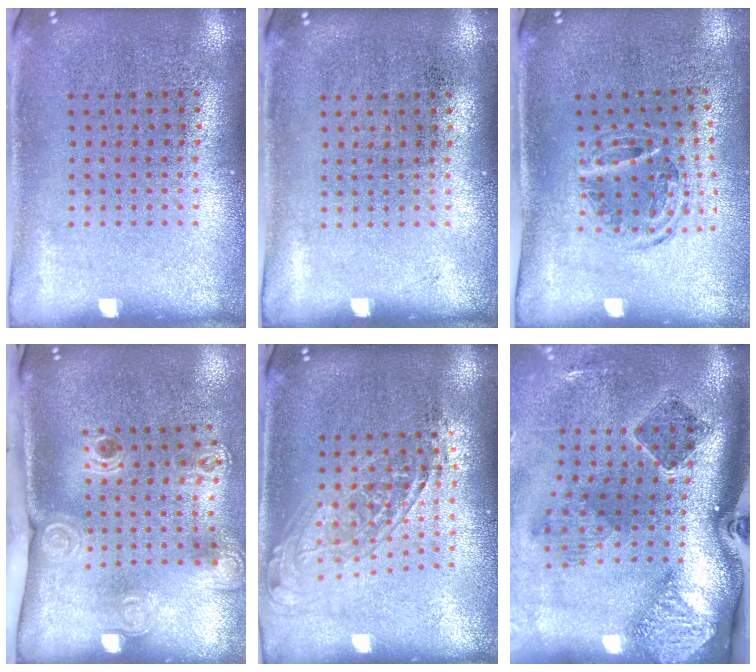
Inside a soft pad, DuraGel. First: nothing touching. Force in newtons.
{"total": 0.0}
{"total": 0.9, "press": 0.9, "slide": 0.1}
{"total": 2.3, "press": 1.6, "slide": 1.6}
{"total": 1.6, "press": 1.3, "slide": 0.9}
{"total": 2.8, "press": 1.9, "slide": 2.1}